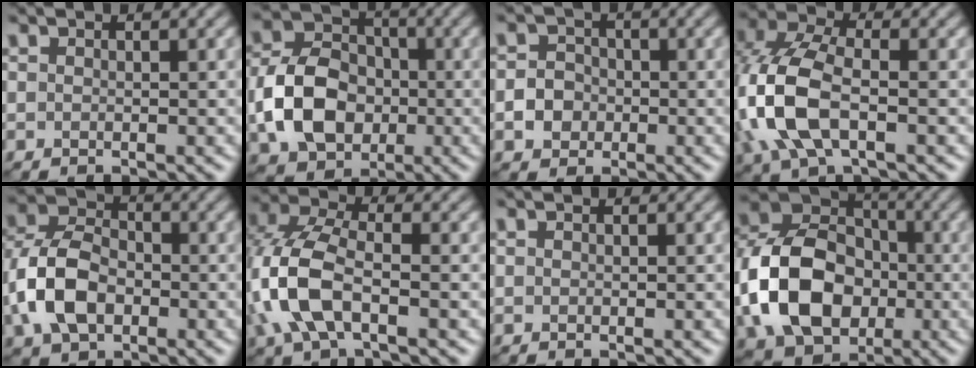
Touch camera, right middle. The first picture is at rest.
{"total": 8.2, "force": [-1.8, 6.2, 5.0], "torque": [-0.101, 0.004, -0.044]}
{"total": 2.5, "force": [-0.8, 2.2, 0.9], "torque": [-0.007, -0.001, -0.020]}
{"total": 8.4, "force": [-2.2, 4.7, 6.6], "torque": [-0.170, 0.003, -0.054]}
{"total": 7.5, "force": [-1.9, 5.2, 5.1], "torque": [-0.116, 0.005, -0.048]}
{"total": 7.6, "force": [-2.2, 4.1, 6.0], "torque": [-0.157, 0.004, -0.054]}
{"total": 0.0}
{"total": 12.6, "force": [-2.7, 9.4, 7.9], "torque": [-0.167, 0.006, -0.063]}